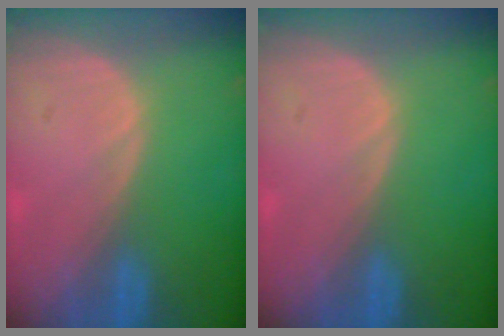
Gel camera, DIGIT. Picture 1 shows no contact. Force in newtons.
{"total": 0.0}